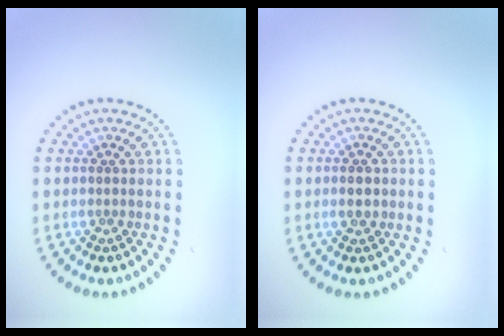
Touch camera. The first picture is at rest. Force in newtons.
{"total": 1.0, "press": 1.0, "slide": 0.0}